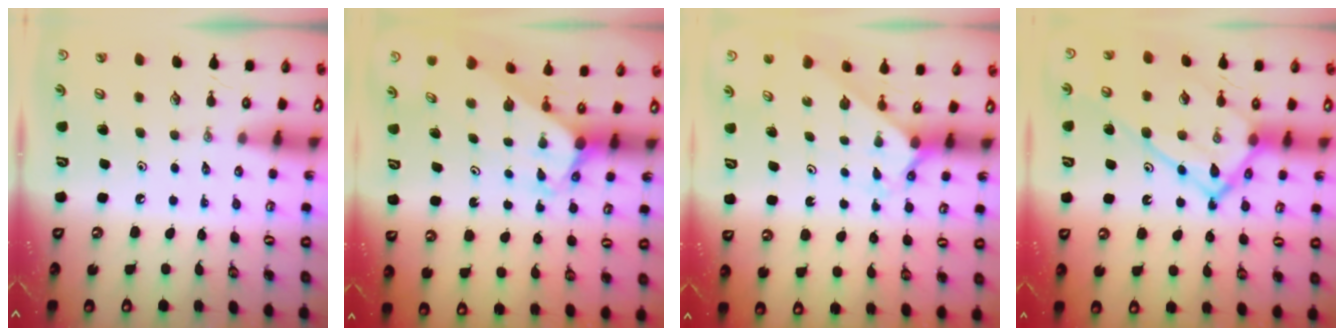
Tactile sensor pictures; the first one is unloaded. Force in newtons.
{"total": 3.1, "press": 3.1, "slide": 0.2}
{"total": 2.1, "press": 2.1, "slide": 0.2}
{"total": 18.3, "press": 18.2, "slide": 2.1}